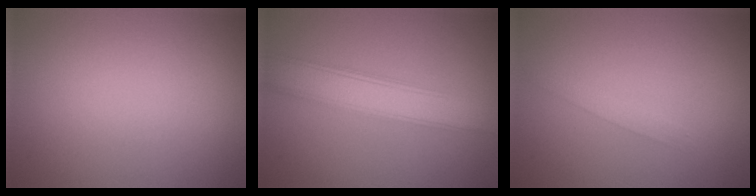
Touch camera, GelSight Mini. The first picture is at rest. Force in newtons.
{"total": 4.9, "press": 4.9, "slide": 0.2}
{"total": 1.1, "press": 1.1, "slide": 0.1}